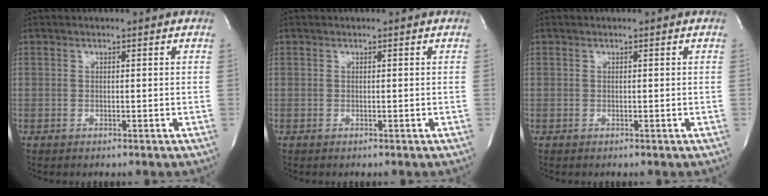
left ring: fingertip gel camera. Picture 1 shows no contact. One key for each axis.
{"total": 0.0}
{"total": 0.0}